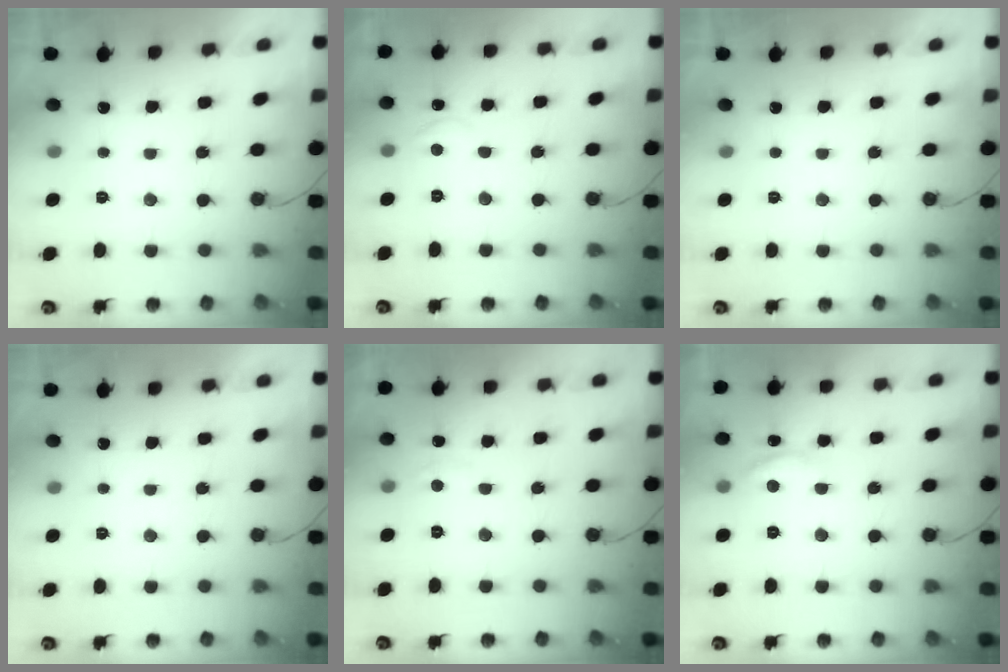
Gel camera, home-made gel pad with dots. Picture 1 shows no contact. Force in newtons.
{"total": 5.6, "press": 5.6, "slide": 0.3}
{"total": 0.0}
{"total": 0.0}
{"total": 2.6, "press": 2.6, "slide": 0.3}
{"total": 10.3, "press": 10.3, "slide": 0.6}